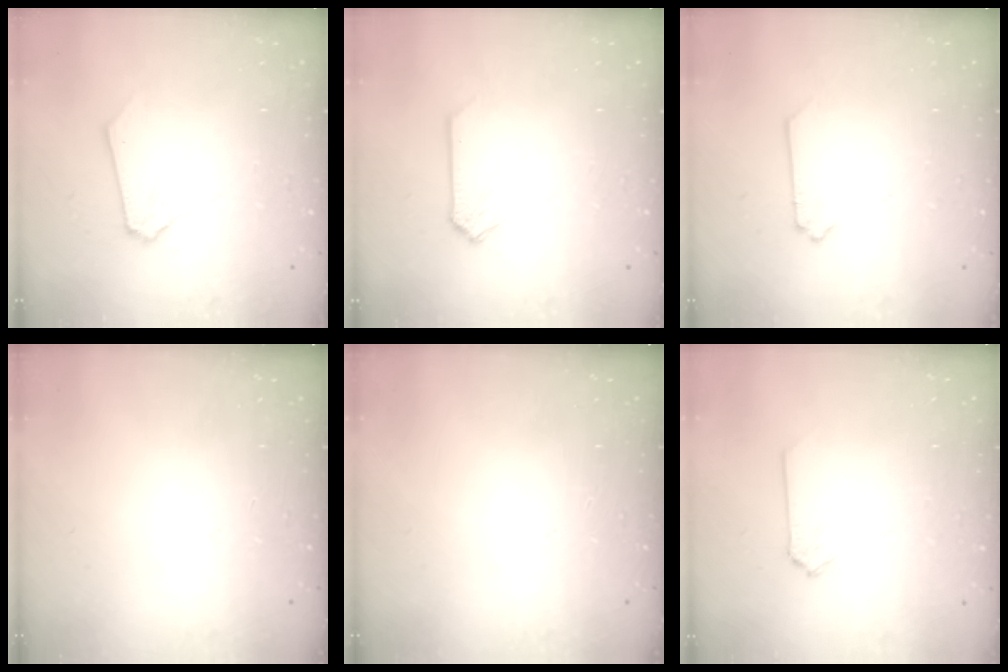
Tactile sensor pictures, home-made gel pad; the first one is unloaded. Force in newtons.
{"total": 0.0}
{"total": 0.0}
{"total": 0.0}
{"total": 0.0}
{"total": 0.0}